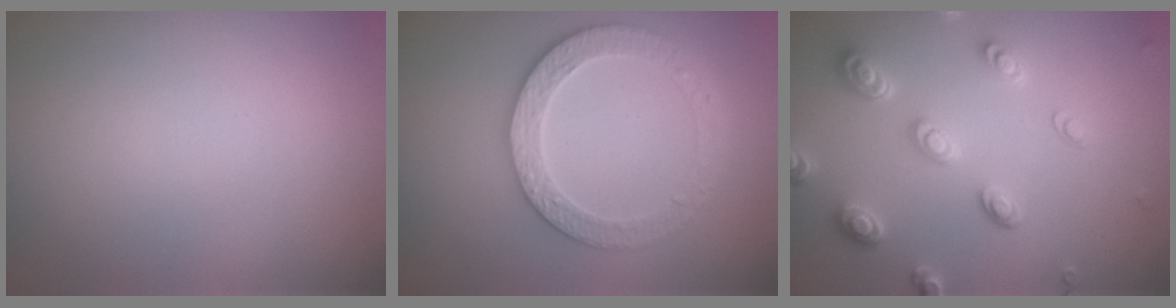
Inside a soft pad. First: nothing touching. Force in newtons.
{"total": 3.6, "press": 3.5, "slide": 0.9}
{"total": 4.8, "press": 3.7, "slide": 3.1}